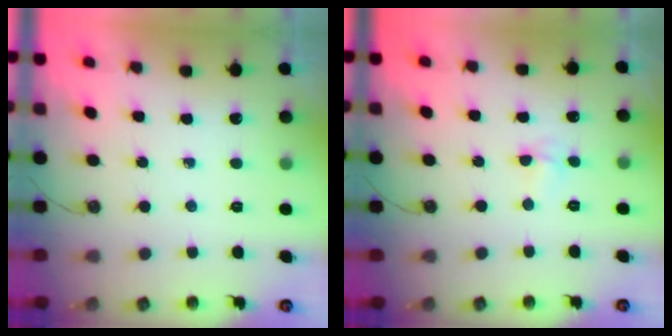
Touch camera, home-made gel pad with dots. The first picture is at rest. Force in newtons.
{"total": 3.8, "press": 2.2, "slide": 3.1}